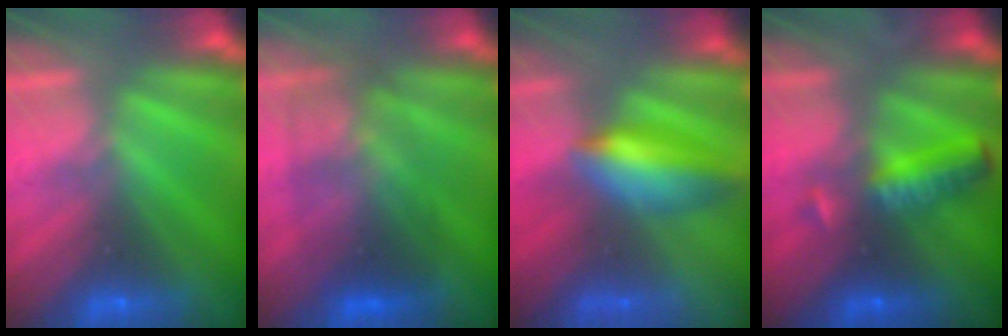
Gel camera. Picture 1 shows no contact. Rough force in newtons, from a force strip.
{"total": 2.9}
{"total": 7.5}
{"total": 7.0}